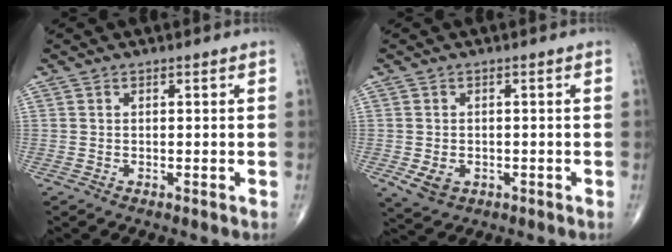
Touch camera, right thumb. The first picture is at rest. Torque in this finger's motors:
{"motor_torque": [1.80, 1.00, 0.62, -0.80, 0.12]}